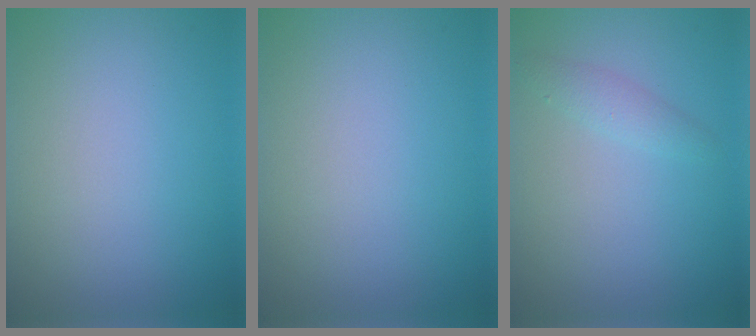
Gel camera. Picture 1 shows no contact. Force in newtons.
{"total": 0.0}
{"total": 1.4, "press": 1.4, "slide": 0.0}